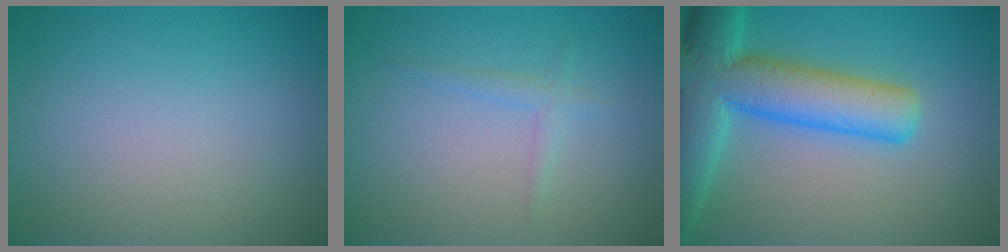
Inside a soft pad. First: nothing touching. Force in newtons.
{"total": 1.2, "press": 1.2, "slide": 0.1}
{"total": 9.7, "press": 9.7, "slide": 0.6}